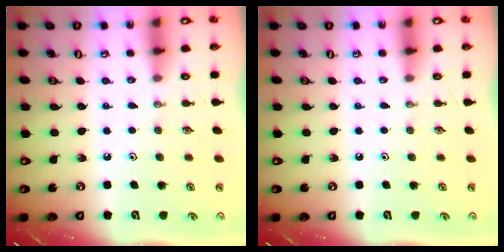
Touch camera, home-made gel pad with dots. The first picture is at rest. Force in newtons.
{"total": 0.0}